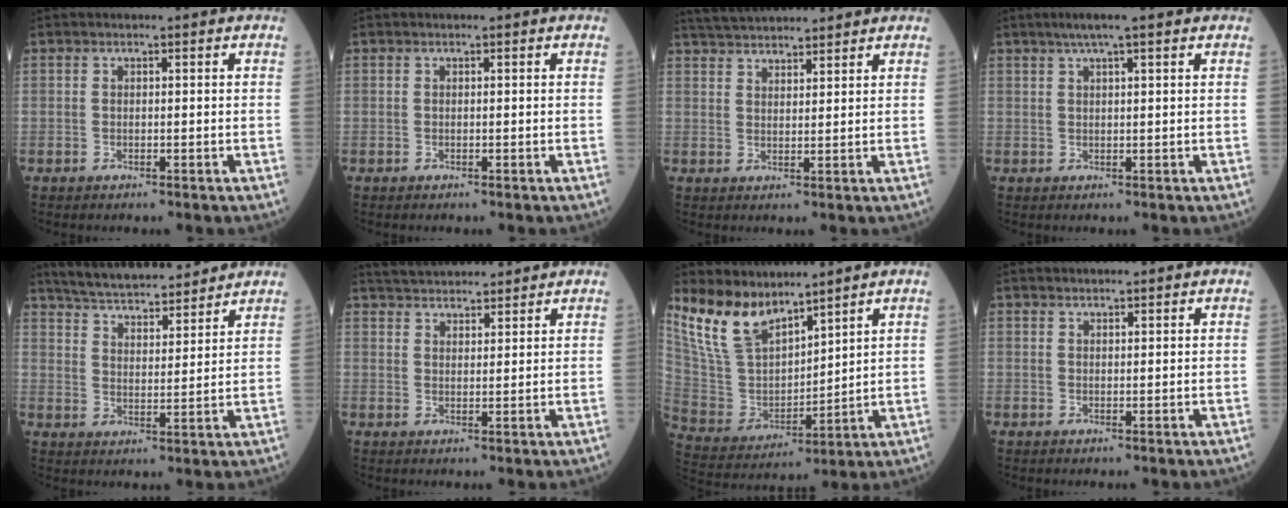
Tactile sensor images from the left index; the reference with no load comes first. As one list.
[{"total": 0.0}, {"total": 9.1, "force": [8.5, 1.5, 2.9], "torque": [-0.054, 0.034, 0.142]}, {"total": 5.0, "force": [3.5, 0.4, 3.6], "torque": [-0.061, 0.025, 0.058]}, {"total": 15.1, "force": [13.8, 2.5, 5.5], "torque": [-0.091, 0.020, 0.218]}, {"total": 9.6, "force": [9.0, 1.9, 2.6], "torque": [-0.042, 0.030, 0.140]}, {"total": 11.8, "force": [10.0, 4.1, 4.7], "torque": [-0.109, 0.014, 0.217]}, {"total": 2.7, "force": [2.6, 0.3, 0.7], "torque": [-0.006, 0.024, 0.040]}]